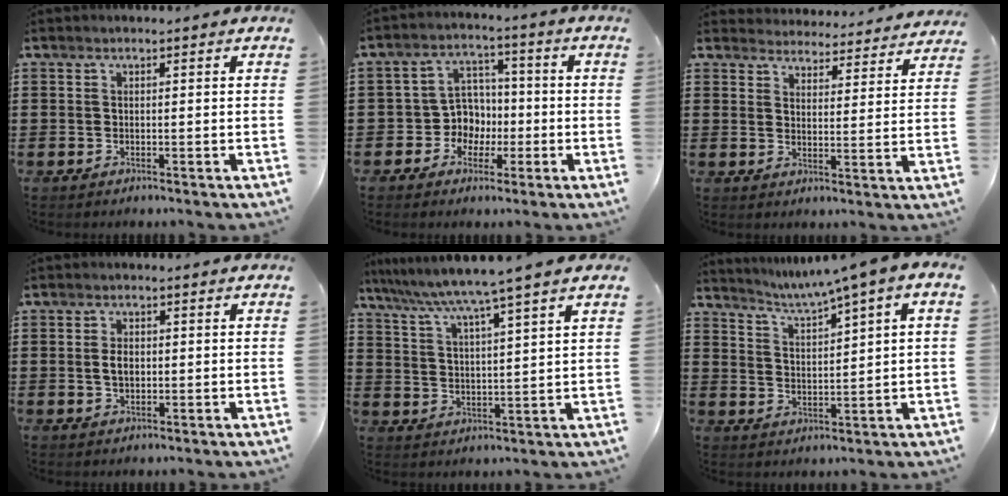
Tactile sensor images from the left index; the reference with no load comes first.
{"total": 6.2, "force": [-1.0, 5.8, 1.9], "torque": [-0.055, 0.012, -0.018]}
{"total": 4.3, "force": [4.3, 0.1, -0.3], "torque": [-0.009, -0.035, 0.073]}
{"total": 2.7, "force": [0.1, 1.5, 2.2], "torque": [-0.045, 0.006, 0.001]}
{"total": 6.0, "force": [5.0, -1.4, 3.0], "torque": [-0.078, -0.039, 0.078]}
{"total": 3.6, "force": [2.5, -0.8, 2.4], "torque": [-0.059, -0.021, 0.034]}